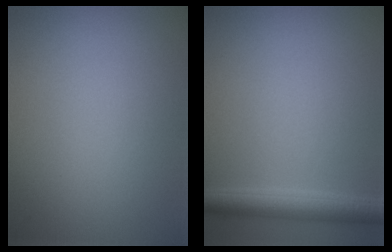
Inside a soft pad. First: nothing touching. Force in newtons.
{"total": 3.1, "press": 3.1, "slide": 0.1}